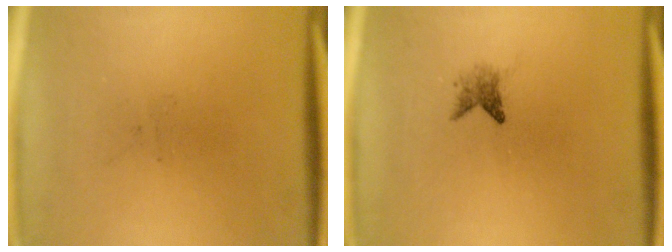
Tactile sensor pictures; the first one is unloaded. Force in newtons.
{"total": 1.6}